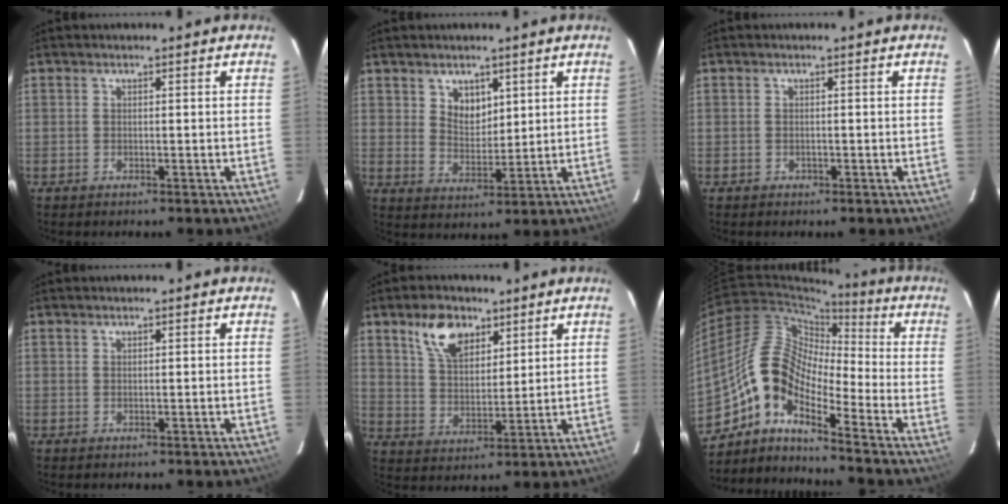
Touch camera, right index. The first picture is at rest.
{"total": 5.2, "force": [2.8, 3.7, 2.5], "torque": [-0.037, 0.002, 0.055]}
{"total": 0.9, "force": [-0.6, 0.7, 0.0], "torque": [0.001, 0.003, -0.007]}
{"total": 0.0}
{"total": 9.5, "force": [5.6, 5.3, 5.5], "torque": [-0.100, 0.017, 0.108]}
{"total": 11.6, "force": [-7.1, 4.1, 8.1], "torque": [-0.133, 0.014, -0.156]}